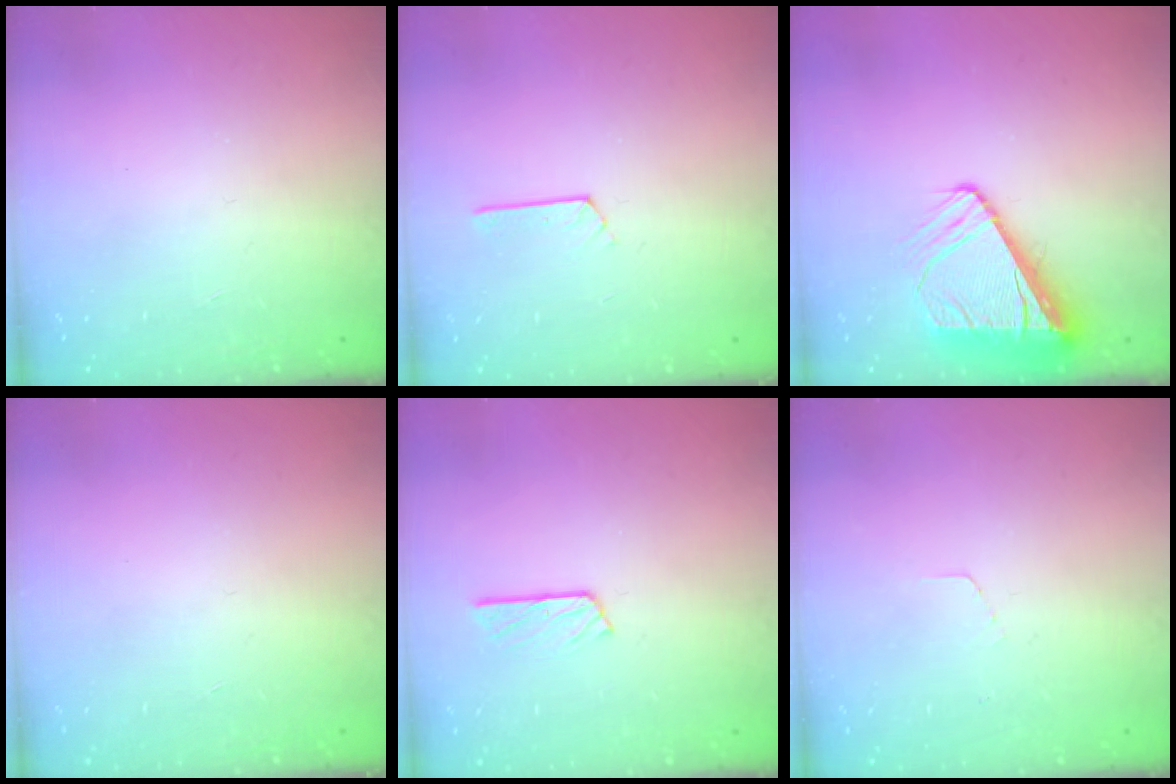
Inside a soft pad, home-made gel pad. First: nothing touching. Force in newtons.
{"total": 2.2, "press": 2.2, "slide": 0.3}
{"total": 9.2, "press": 9.1, "slide": 1.1}
{"total": 0.0}
{"total": 3.9, "press": 3.9, "slide": 0.4}
{"total": 2.6, "press": 2.6, "slide": 0.1}